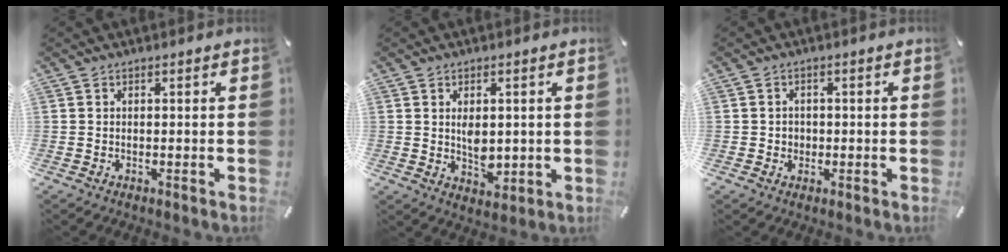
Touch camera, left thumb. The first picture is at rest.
{"total": 5.5, "force": [0.6, 3.6, 4.0], "torque": [-0.061, -0.003, 0.007]}
{"total": 2.0, "force": [-0.2, 2.0, 0.1], "torque": [-0.005, 0.007, -0.007]}